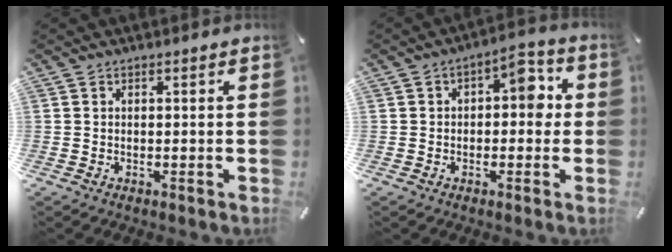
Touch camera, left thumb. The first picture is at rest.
{"total": 6.9, "force": [0.5, 4.3, 5.5], "torque": [-0.057, 0.000, -0.004]}